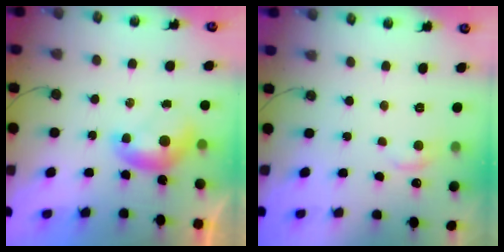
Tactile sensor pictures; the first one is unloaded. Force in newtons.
{"total": 1.1, "press": 0.6, "slide": 0.9}